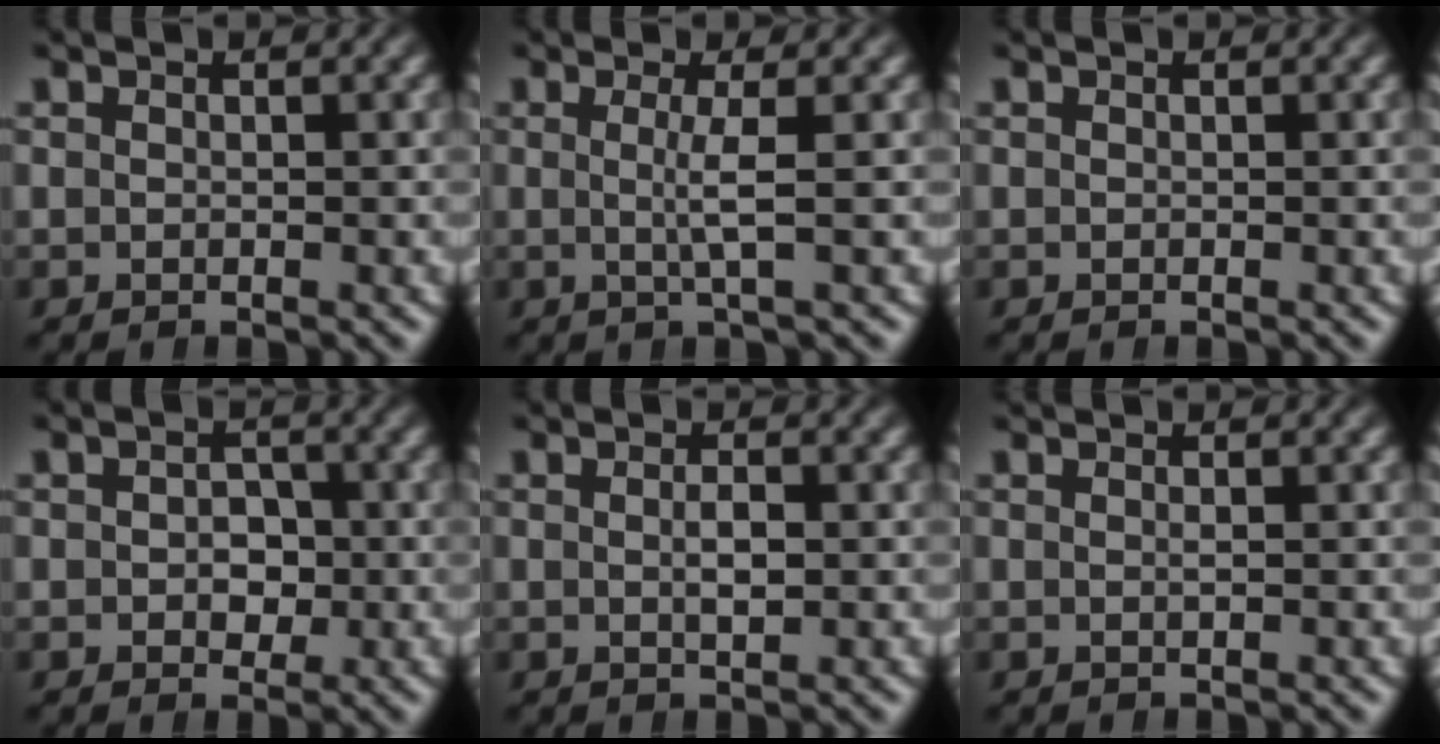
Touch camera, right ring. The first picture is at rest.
{"total": 2.3, "force": [0.0, -0.9, 2.1], "torque": [-0.049, -0.012, 0.004]}
{"total": 0.0}
{"total": 1.7, "force": [-0.5, 1.4, 0.8], "torque": [-0.003, -0.003, -0.010]}
{"total": 1.2, "force": [-0.1, 0.1, 1.2], "torque": [-0.023, -0.003, -0.003]}
{"total": 0.0}